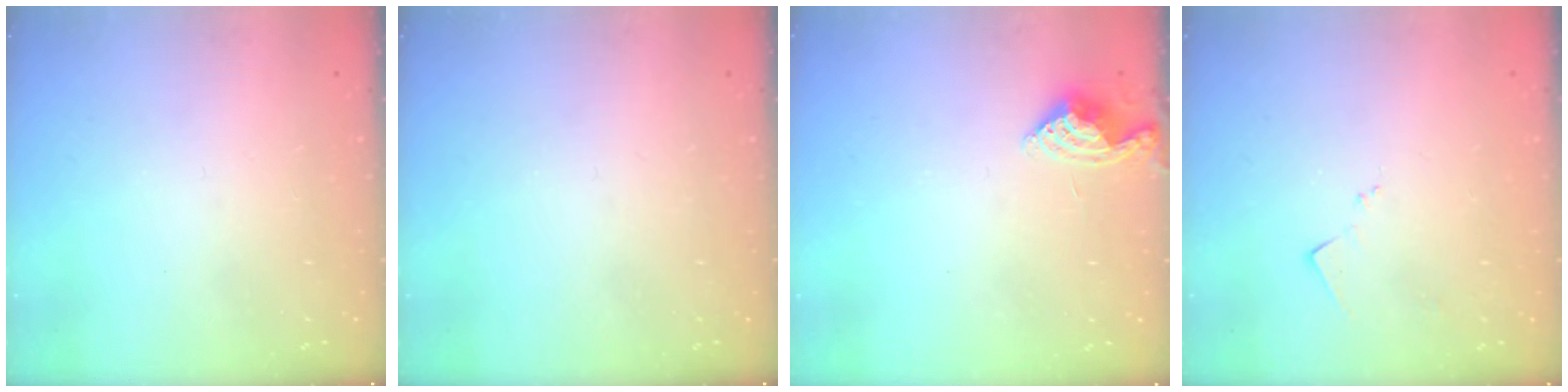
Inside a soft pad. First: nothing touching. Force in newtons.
{"total": 0.0}
{"total": 6.4, "press": 6.4, "slide": 0.6}
{"total": 6.8, "press": 6.7, "slide": 0.8}